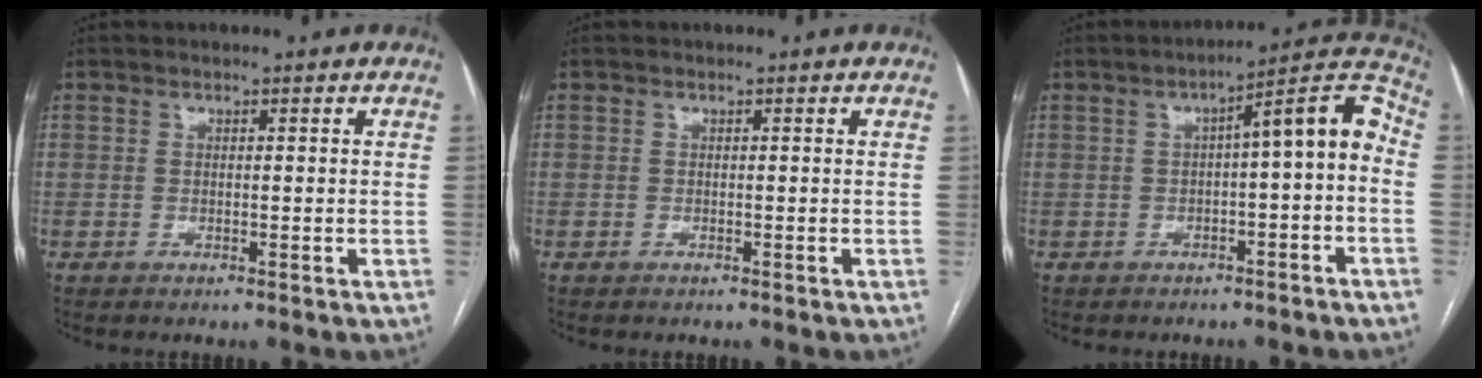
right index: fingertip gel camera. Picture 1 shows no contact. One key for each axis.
{"total": 0.0}
{"total": 9.2, "fx": -0.9, "fy": 1.8, "fz": 9.0, "tx": -0.120, "ty": 0.041, "tz": -0.013}